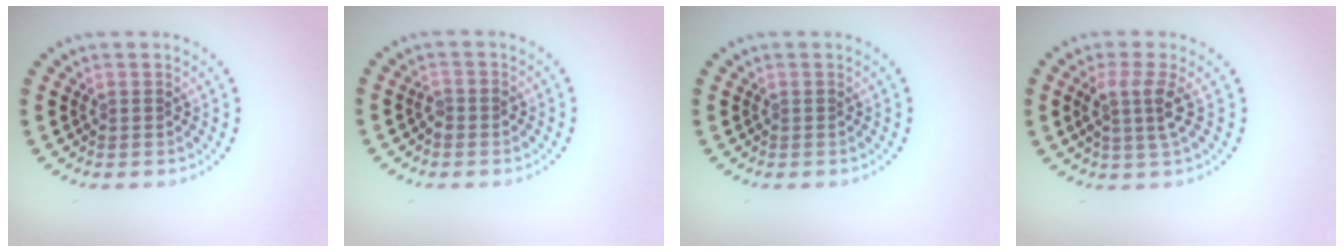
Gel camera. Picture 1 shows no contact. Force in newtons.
{"total": 0.9, "press": 0.9, "slide": 0.2}
{"total": 0.0}
{"total": 2.6, "press": 2.0, "slide": 1.7}